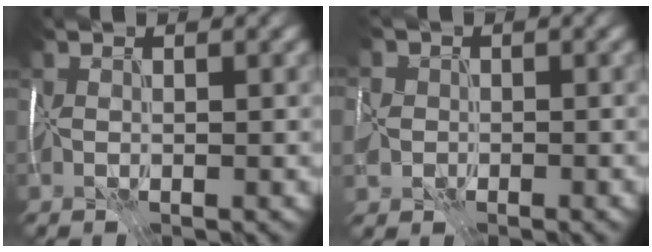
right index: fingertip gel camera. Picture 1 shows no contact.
{"total": 3.8, "force": [-1.3, 3.4, 1.3], "torque": [-0.034, 0.006, -0.042]}